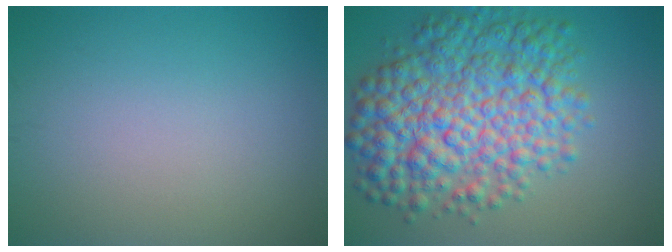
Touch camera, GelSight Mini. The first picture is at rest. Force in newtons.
{"total": 10.3, "press": 10.3, "slide": 0.1}